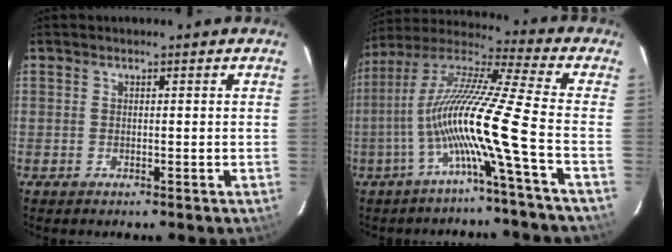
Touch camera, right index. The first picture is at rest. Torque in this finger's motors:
{"motor_torque": [1.73, -0.41, 1.05, 0.21]}